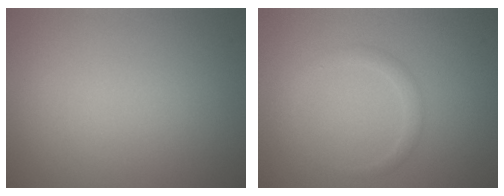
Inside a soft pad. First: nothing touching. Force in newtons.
{"total": 1.3, "press": 1.3, "slide": 0.0}